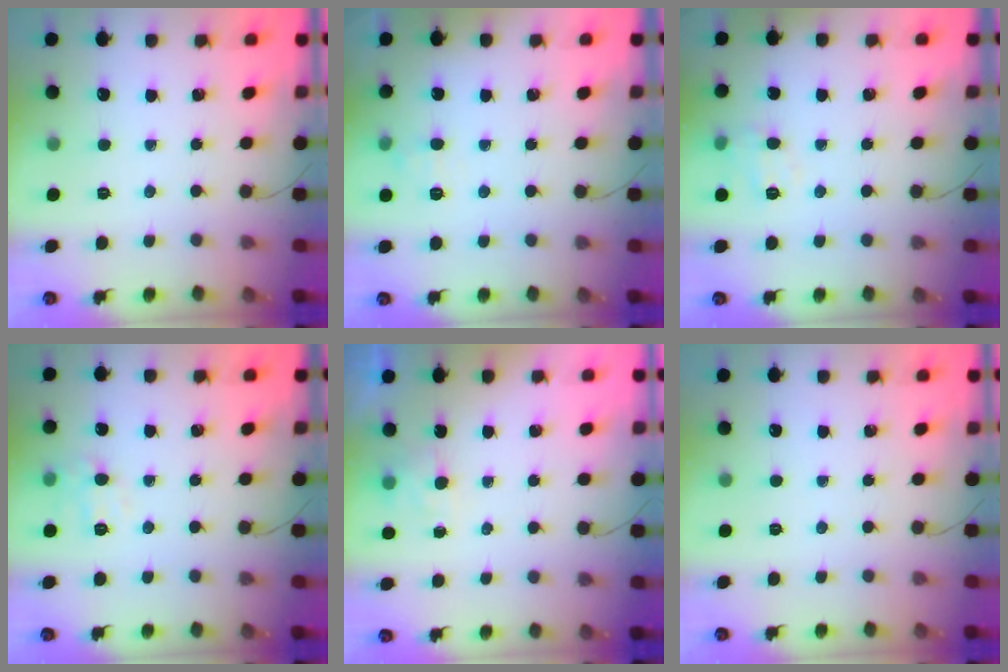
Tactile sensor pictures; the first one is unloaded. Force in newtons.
{"total": 6.8, "press": 6.5, "slide": 1.9}
{"total": 5.9, "press": 5.8, "slide": 1.1}
{"total": 7.7, "press": 7.5, "slide": 1.4}
{"total": 5.0, "press": 4.7, "slide": 1.5}
{"total": 0.0}